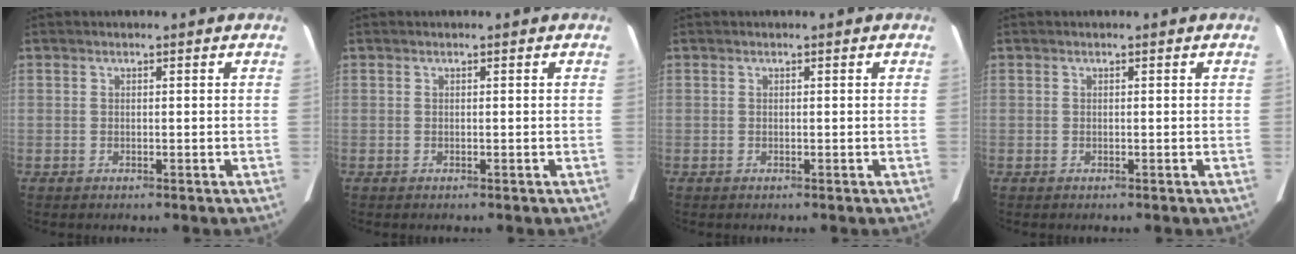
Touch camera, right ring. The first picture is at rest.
{"total": 0.0}
{"total": 0.0}
{"total": 0.0}